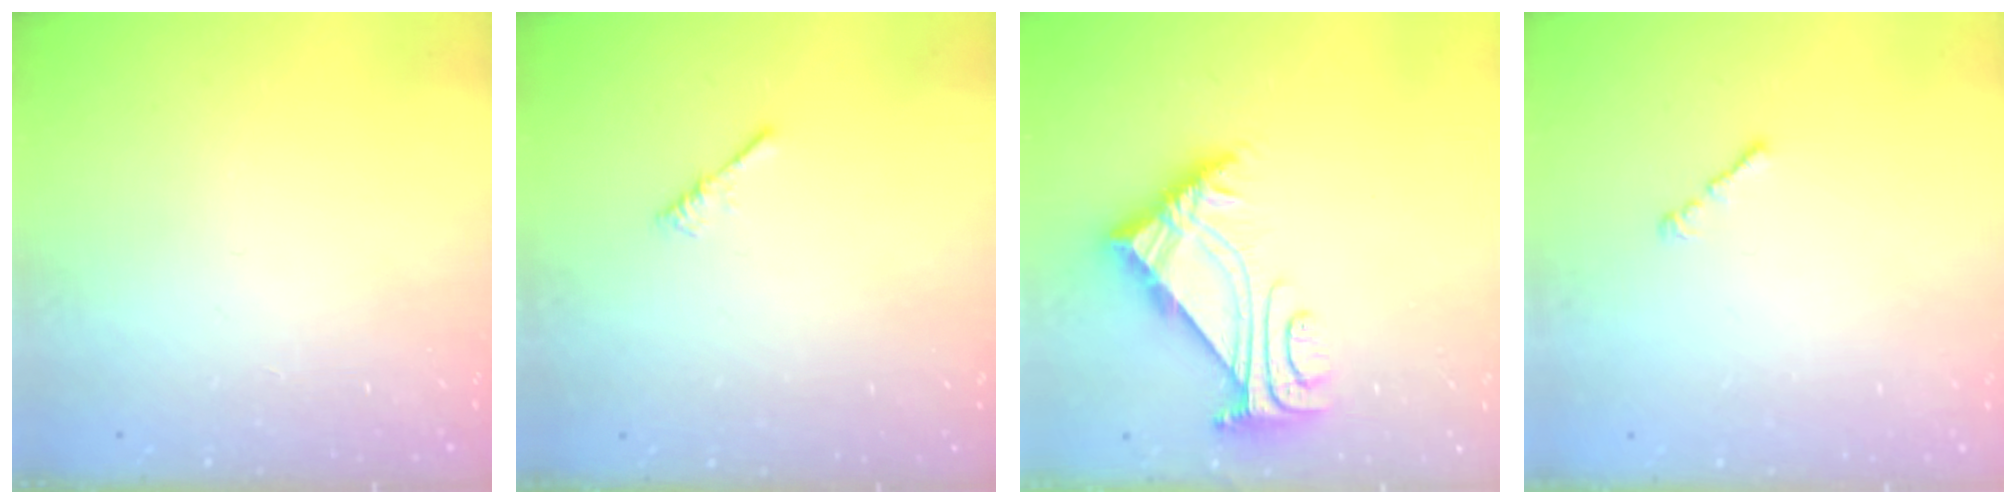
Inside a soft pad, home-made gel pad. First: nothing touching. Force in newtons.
{"total": 0.0}
{"total": 5.2, "press": 5.1, "slide": 0.7}
{"total": 1.0, "press": 0.9, "slide": 0.5}